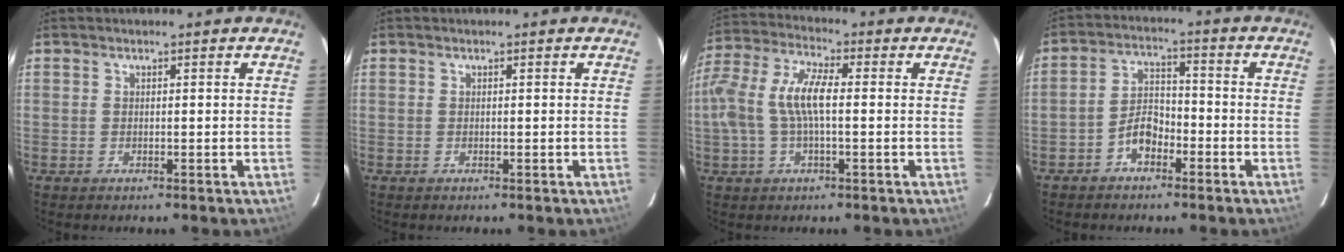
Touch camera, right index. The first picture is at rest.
{"total": 0.0}
{"total": 11.4, "force": [-0.3, 4.2, 10.5], "torque": [-0.223, 0.014, -0.008]}
{"total": 5.4, "force": [-3.3, 3.0, 3.0], "torque": [-0.061, 0.021, -0.058]}